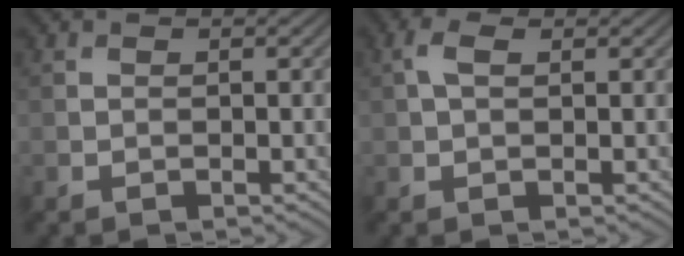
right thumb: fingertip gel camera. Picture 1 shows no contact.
{"total": 2.2, "force": [0.8, 1.2, 1.7], "torque": [-0.043, 0.006, 0.011]}